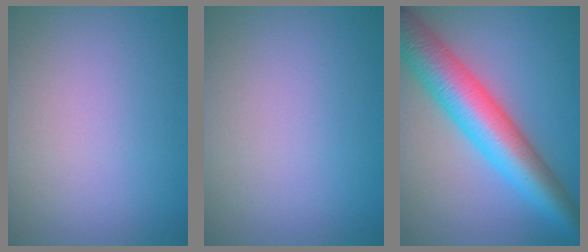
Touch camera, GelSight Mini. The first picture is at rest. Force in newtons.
{"total": 0.0}
{"total": 9.5, "press": 9.5, "slide": 0.2}